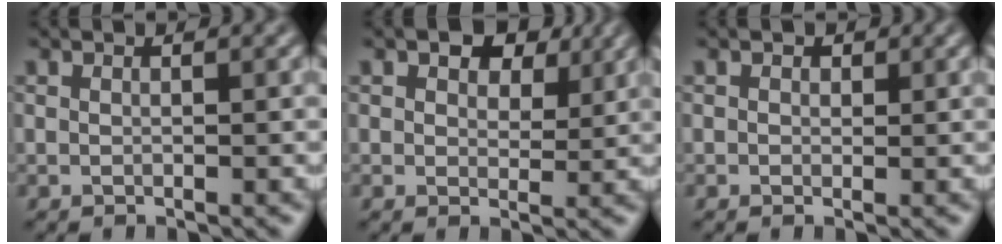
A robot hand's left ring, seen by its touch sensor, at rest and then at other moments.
{"total": 5.2, "force": [3.3, 2.8, 2.7], "torque": [-0.038, 0.018, 0.028]}
{"total": 0.9, "force": [0.6, 0.6, 0.1], "torque": [-0.003, 0.006, 0.008]}